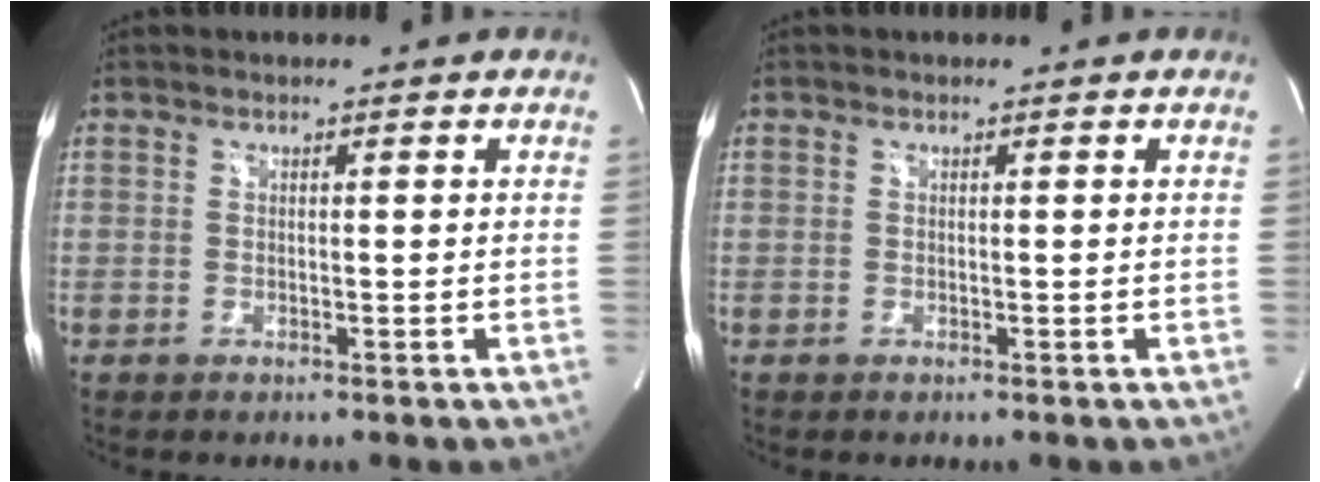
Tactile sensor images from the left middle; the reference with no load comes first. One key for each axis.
{"total": 0.0}